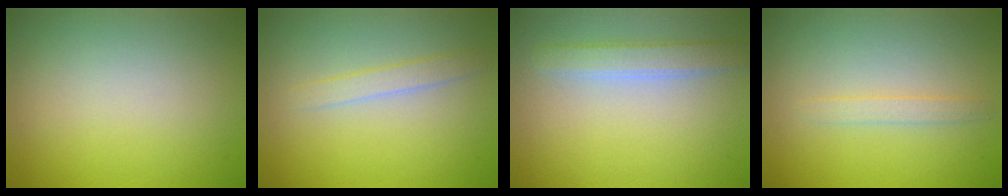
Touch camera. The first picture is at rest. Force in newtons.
{"total": 1.6, "press": 1.6, "slide": 0.1}
{"total": 2.7, "press": 2.7, "slide": 0.5}
{"total": 1.2, "press": 1.2, "slide": 0.2}